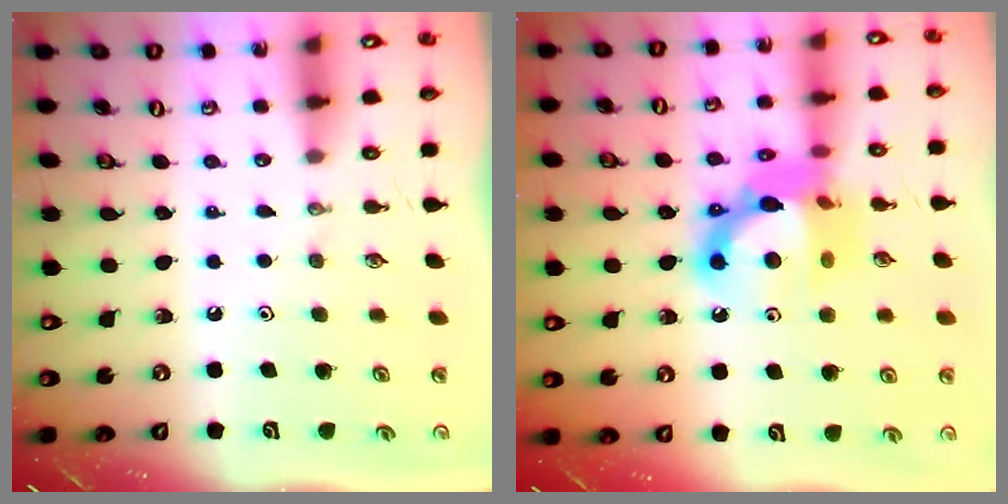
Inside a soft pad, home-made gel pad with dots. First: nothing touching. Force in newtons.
{"total": 14.7, "press": 14.6, "slide": 1.4}